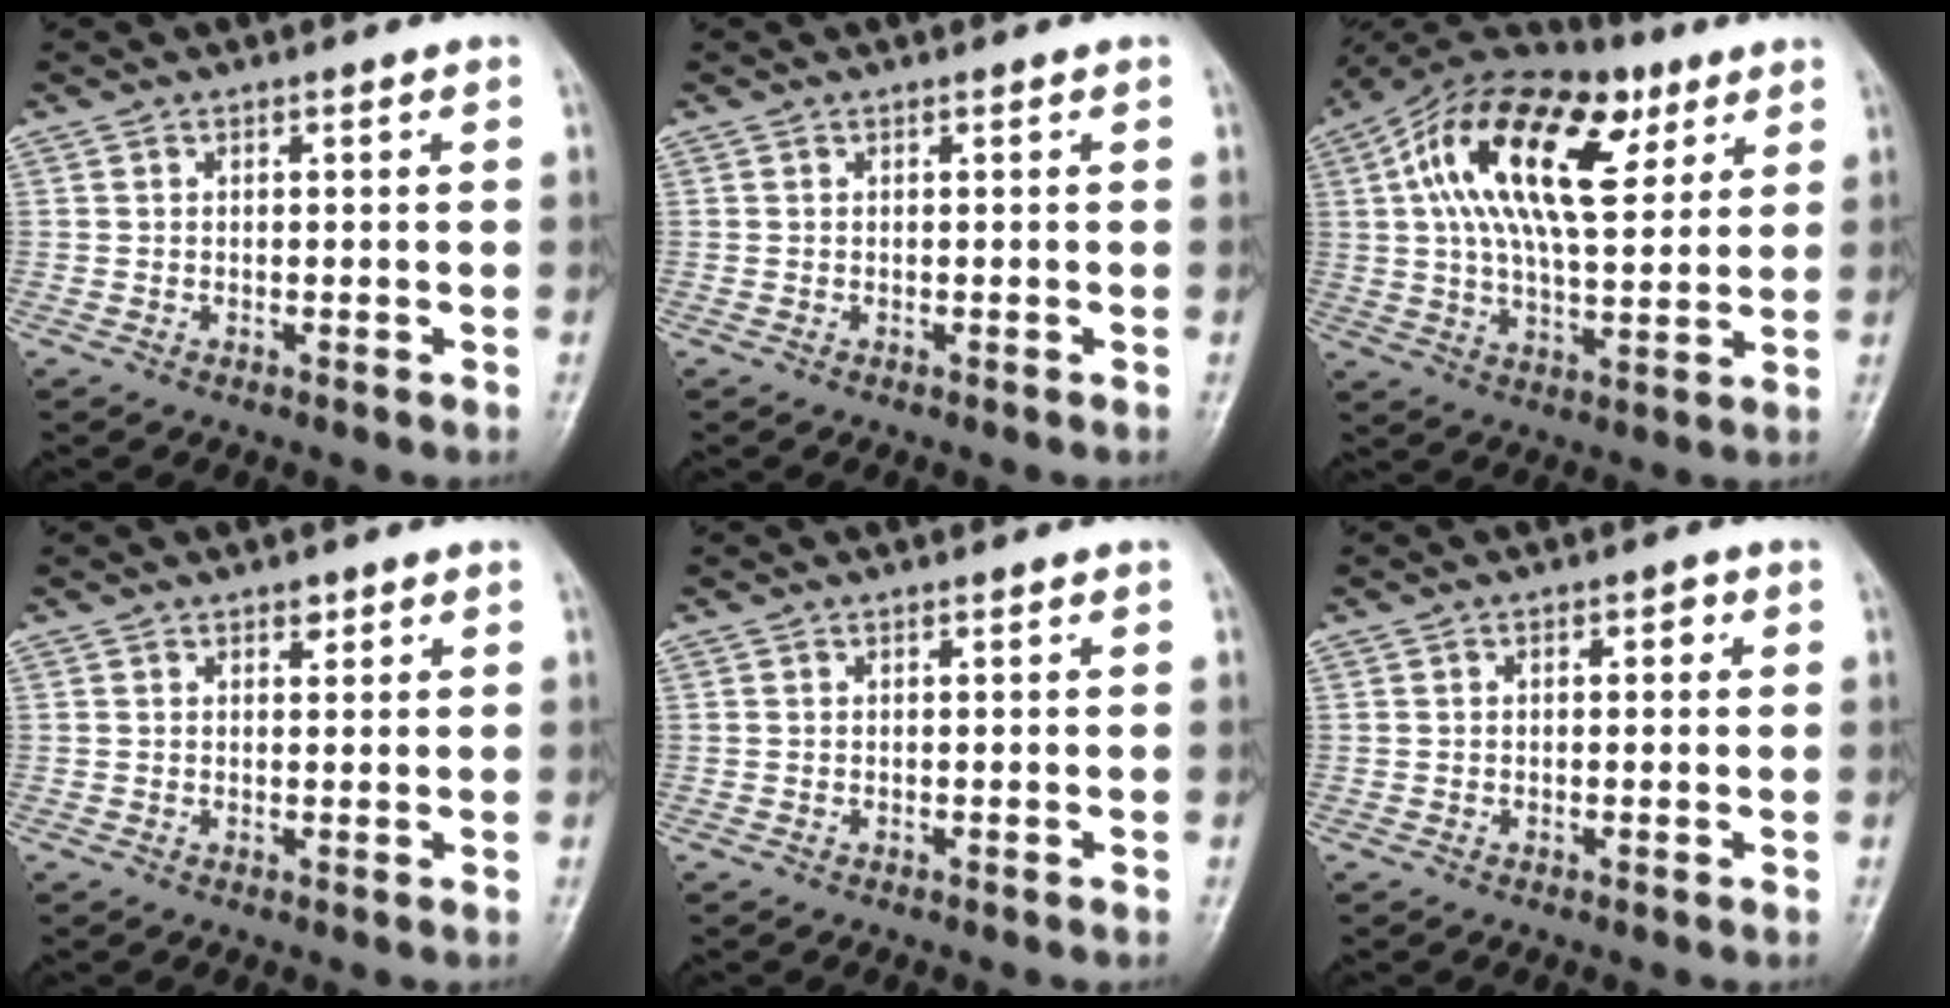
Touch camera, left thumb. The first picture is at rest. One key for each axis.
{"total": 0.0}
{"total": 23.0, "fx": 8.1, "fy": 11.3, "fz": 18.3, "tx": -0.305, "ty": 0.005, "tz": 0.130}
{"total": 1.6, "fx": 1.0, "fy": 0.9, "fz": 0.8, "tx": -0.002, "ty": -0.004, "tz": 0.012}
{"total": 0.0}
{"total": 2.1, "fx": 0.4, "fy": 1.2, "fz": 1.6, "tx": -0.013, "ty": 0.006, "tz": 0.002}